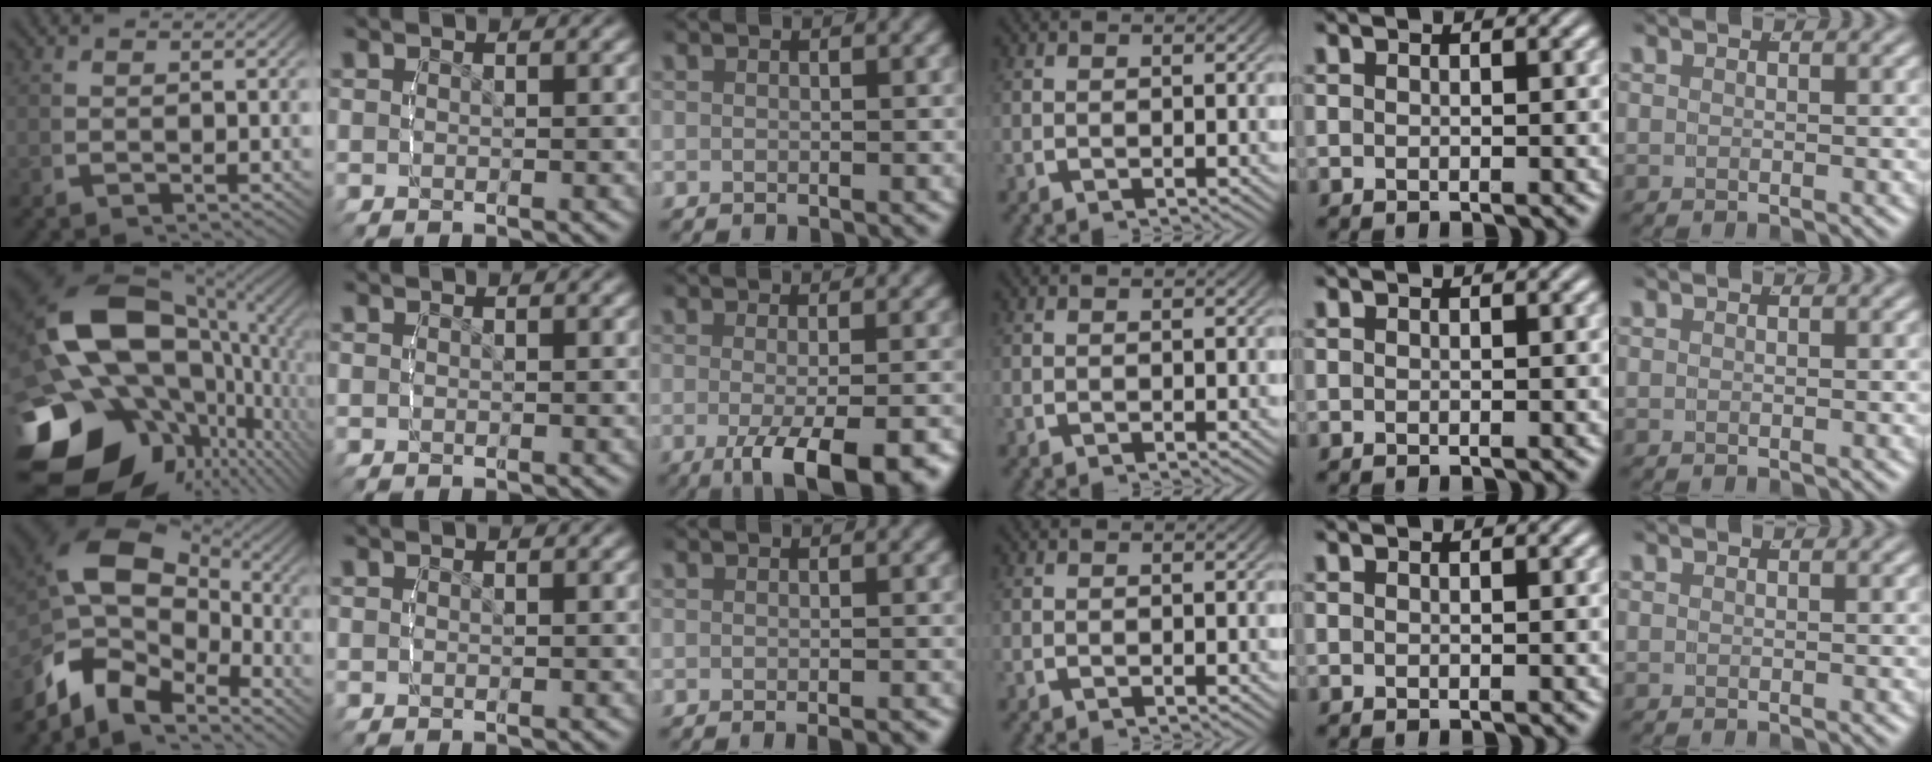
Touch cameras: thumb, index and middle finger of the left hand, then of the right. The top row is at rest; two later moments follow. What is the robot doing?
{"motion": "lift_and_place", "object": "lipstick"}